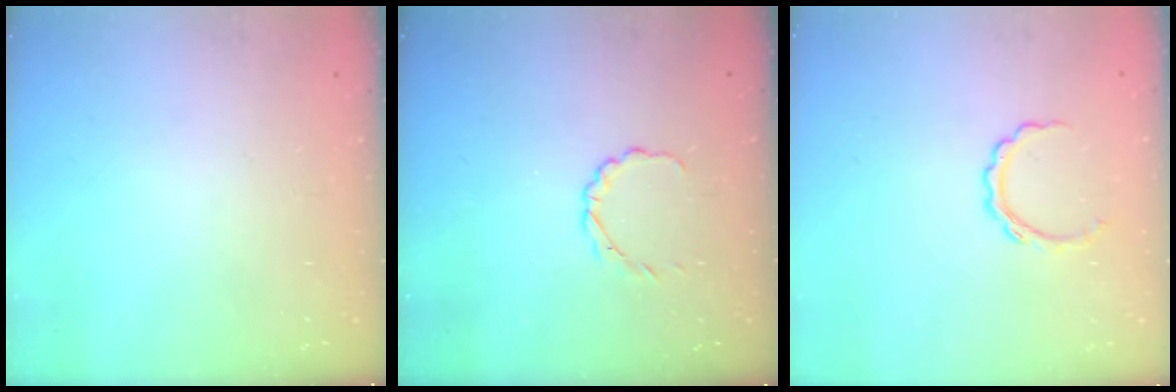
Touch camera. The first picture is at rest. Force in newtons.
{"total": 2.4, "press": 2.2, "slide": 0.9}
{"total": 4.6, "press": 4.6, "slide": 0.3}